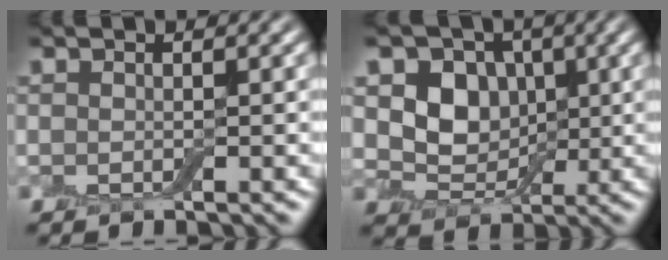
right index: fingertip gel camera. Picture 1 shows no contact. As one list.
[{"total": 5.1, "force": [0.7, 4.3, 2.7], "torque": [-0.045, -0.008, 0.002]}]